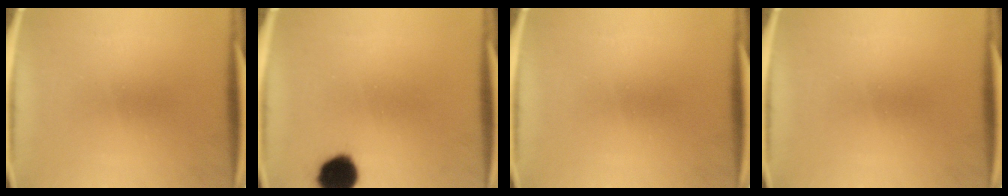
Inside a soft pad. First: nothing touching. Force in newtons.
{"total": 9.9}
{"total": 0.0}
{"total": 0.0}